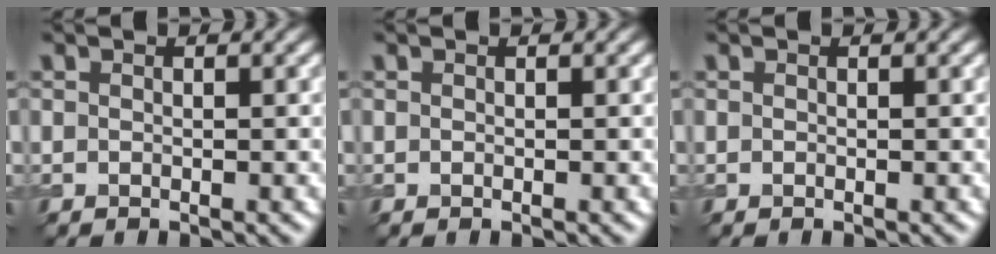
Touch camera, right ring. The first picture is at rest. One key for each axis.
{"total": 0.0}
{"total": 0.0}